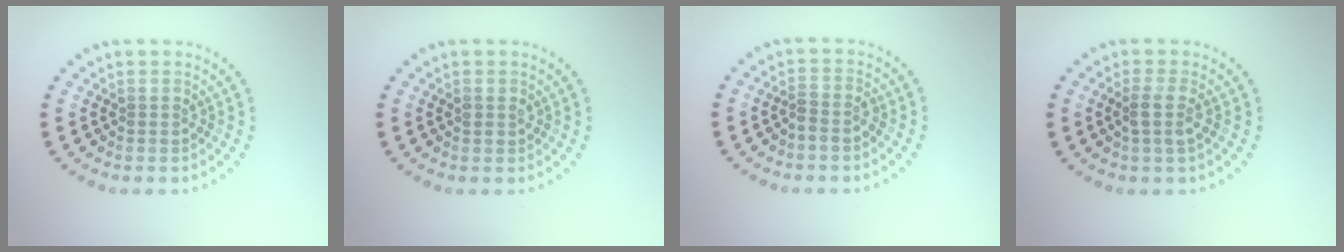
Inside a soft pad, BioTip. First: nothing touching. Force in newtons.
{"total": 0.9, "press": 0.9, "slide": 0.2}
{"total": 1.3, "press": 1.1, "slide": 0.7}
{"total": 2.0, "press": 1.5, "slide": 1.3}